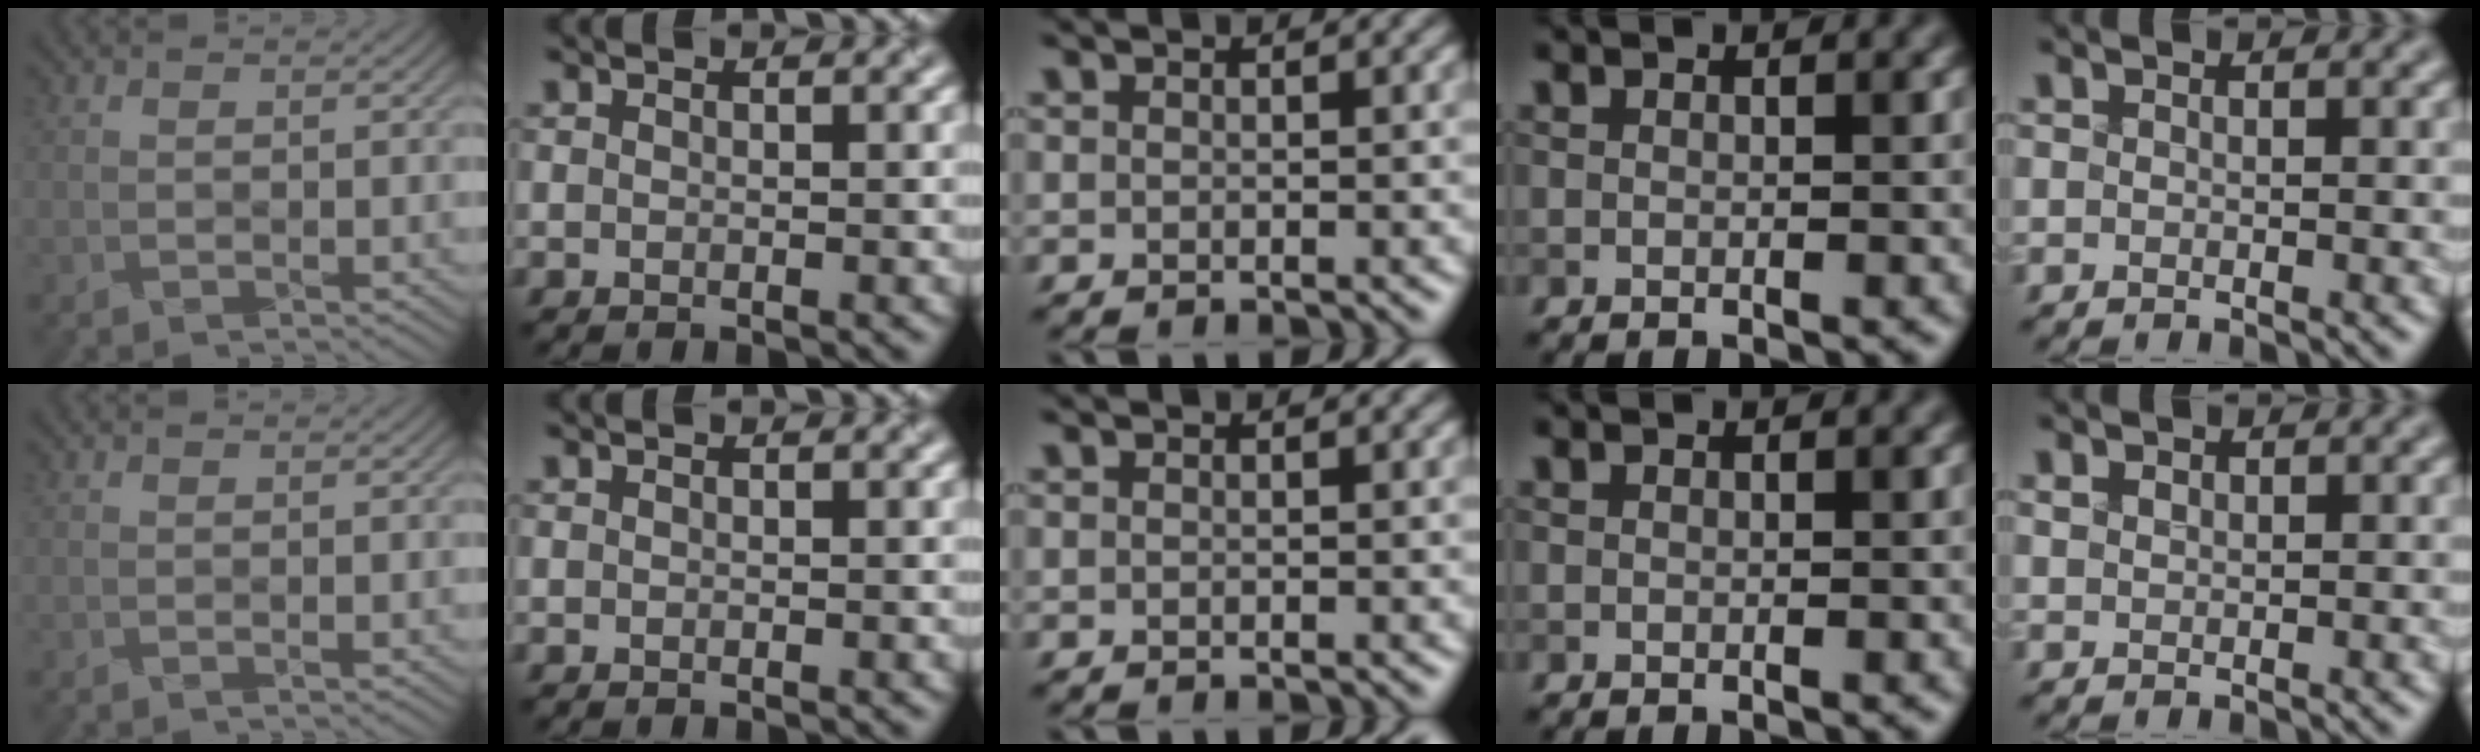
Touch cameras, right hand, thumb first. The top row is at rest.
{"ring": {"total": 0.6, "force": [-0.6, 0.0, -0.2], "torque": [0.003, 0.002, -0.006]}, "little": {"total": 1.1, "force": [0.7, 0.7, 0.5], "torque": [-0.020, 0.009, 0.019]}}